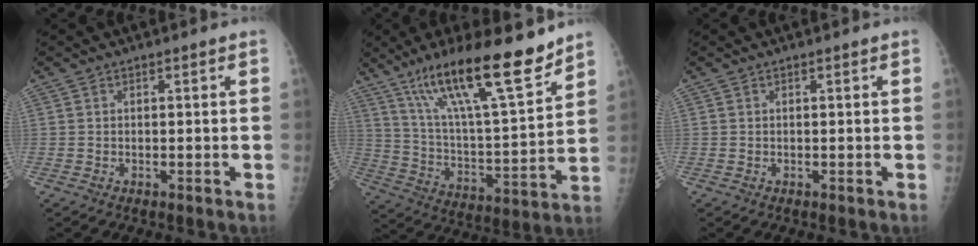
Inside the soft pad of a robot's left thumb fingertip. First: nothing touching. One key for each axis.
{"total": 22.2, "fx": 15.4, "fy": 4.3, "fz": 15.4, "tx": -0.239, "ty": -0.068, "tz": 0.267}
{"total": 0.0}